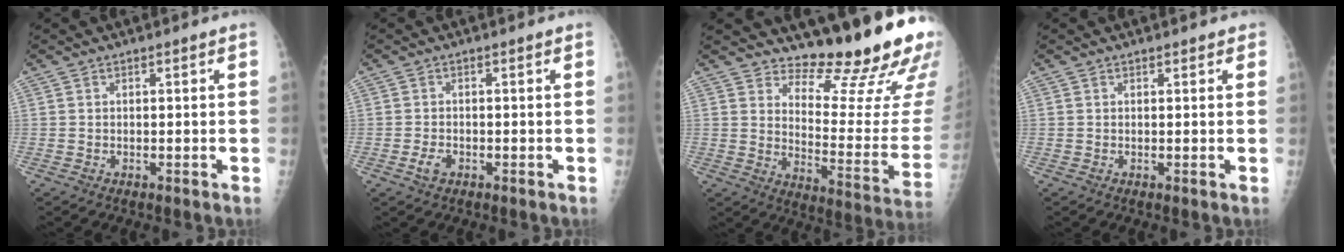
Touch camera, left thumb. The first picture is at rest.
{"total": 1.9, "force": [-0.8, 1.2, 1.2], "torque": [-0.025, 0.001, -0.015]}
{"total": 19.1, "force": [16.0, 4.4, 9.4], "torque": [-0.084, -0.159, 0.210]}
{"total": 0.9, "force": [0.7, 0.5, 0.3], "torque": [0.004, -0.002, 0.005]}